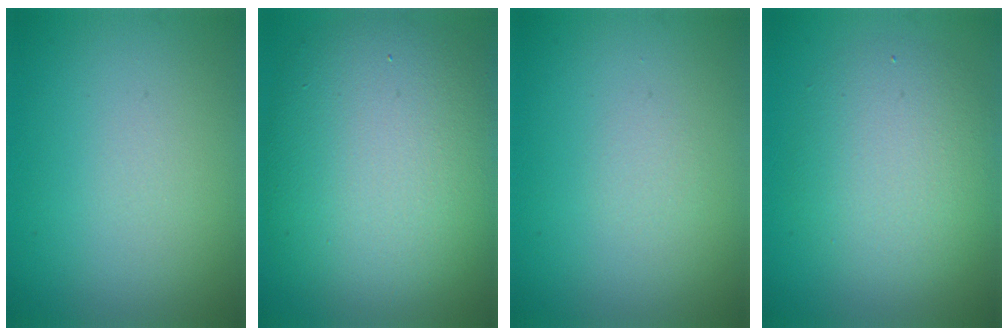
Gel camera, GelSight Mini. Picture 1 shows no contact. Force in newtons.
{"total": 12.2, "press": 12.2, "slide": 0.3}
{"total": 0.5, "press": 0.5, "slide": 0.0}
{"total": 4.7, "press": 4.7, "slide": 0.2}